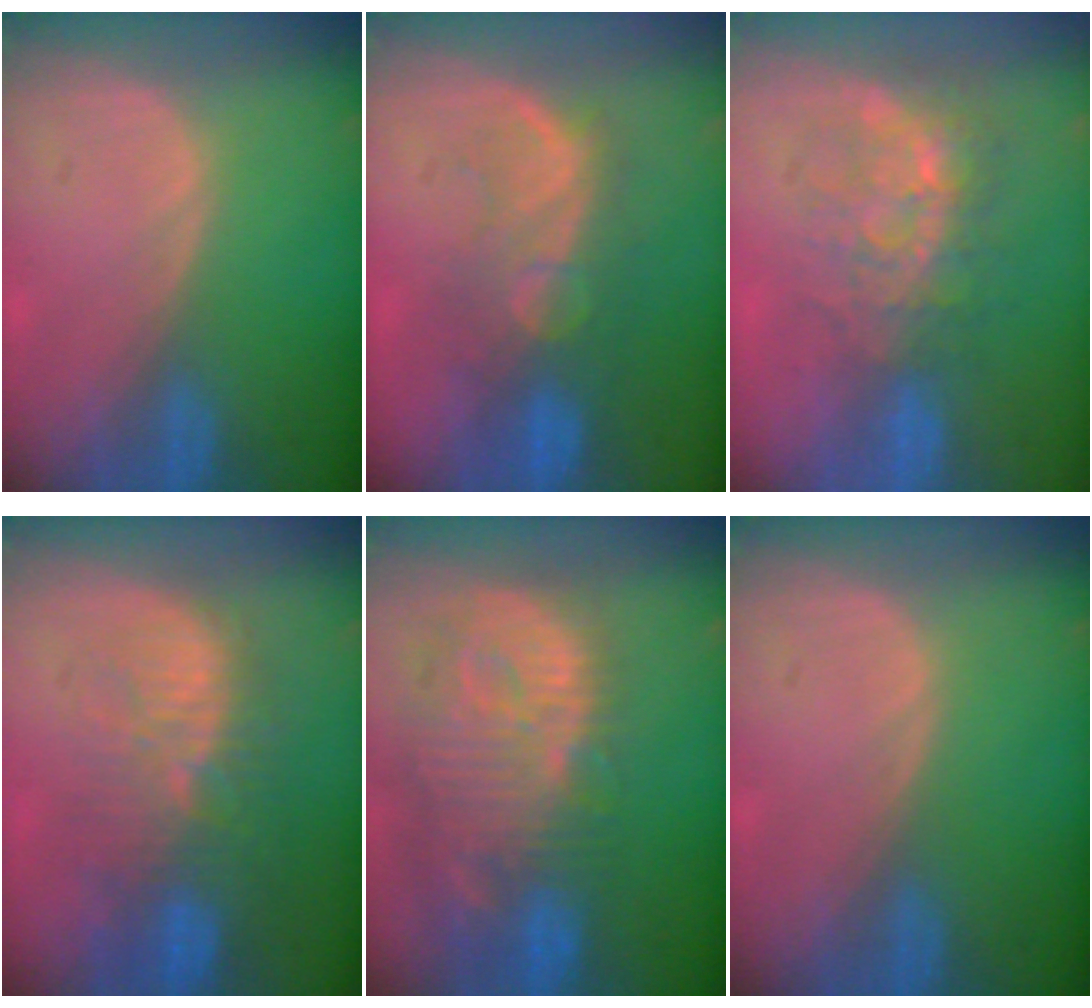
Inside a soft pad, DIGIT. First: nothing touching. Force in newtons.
{"total": 9.2, "press": 8.3, "slide": 4.0}
{"total": 8.8, "press": 7.5, "slide": 4.7}
{"total": 11.4, "press": 9.9, "slide": 5.6}
{"total": 13.6, "press": 11.8, "slide": 6.7}
{"total": 0.0}